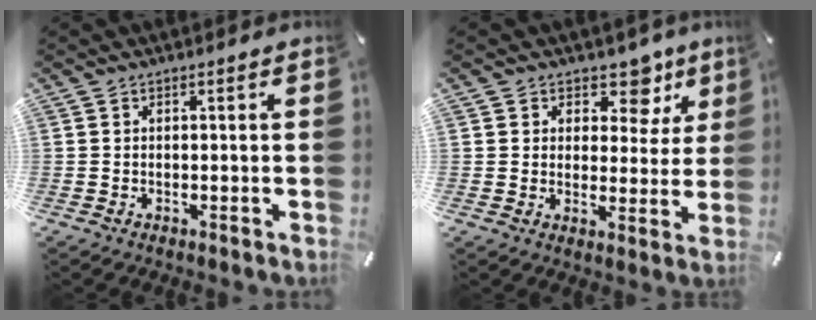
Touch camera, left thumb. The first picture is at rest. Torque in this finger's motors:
{"motor_torque": [0.34, -0.28, 0.06, -0.08, -0.05]}